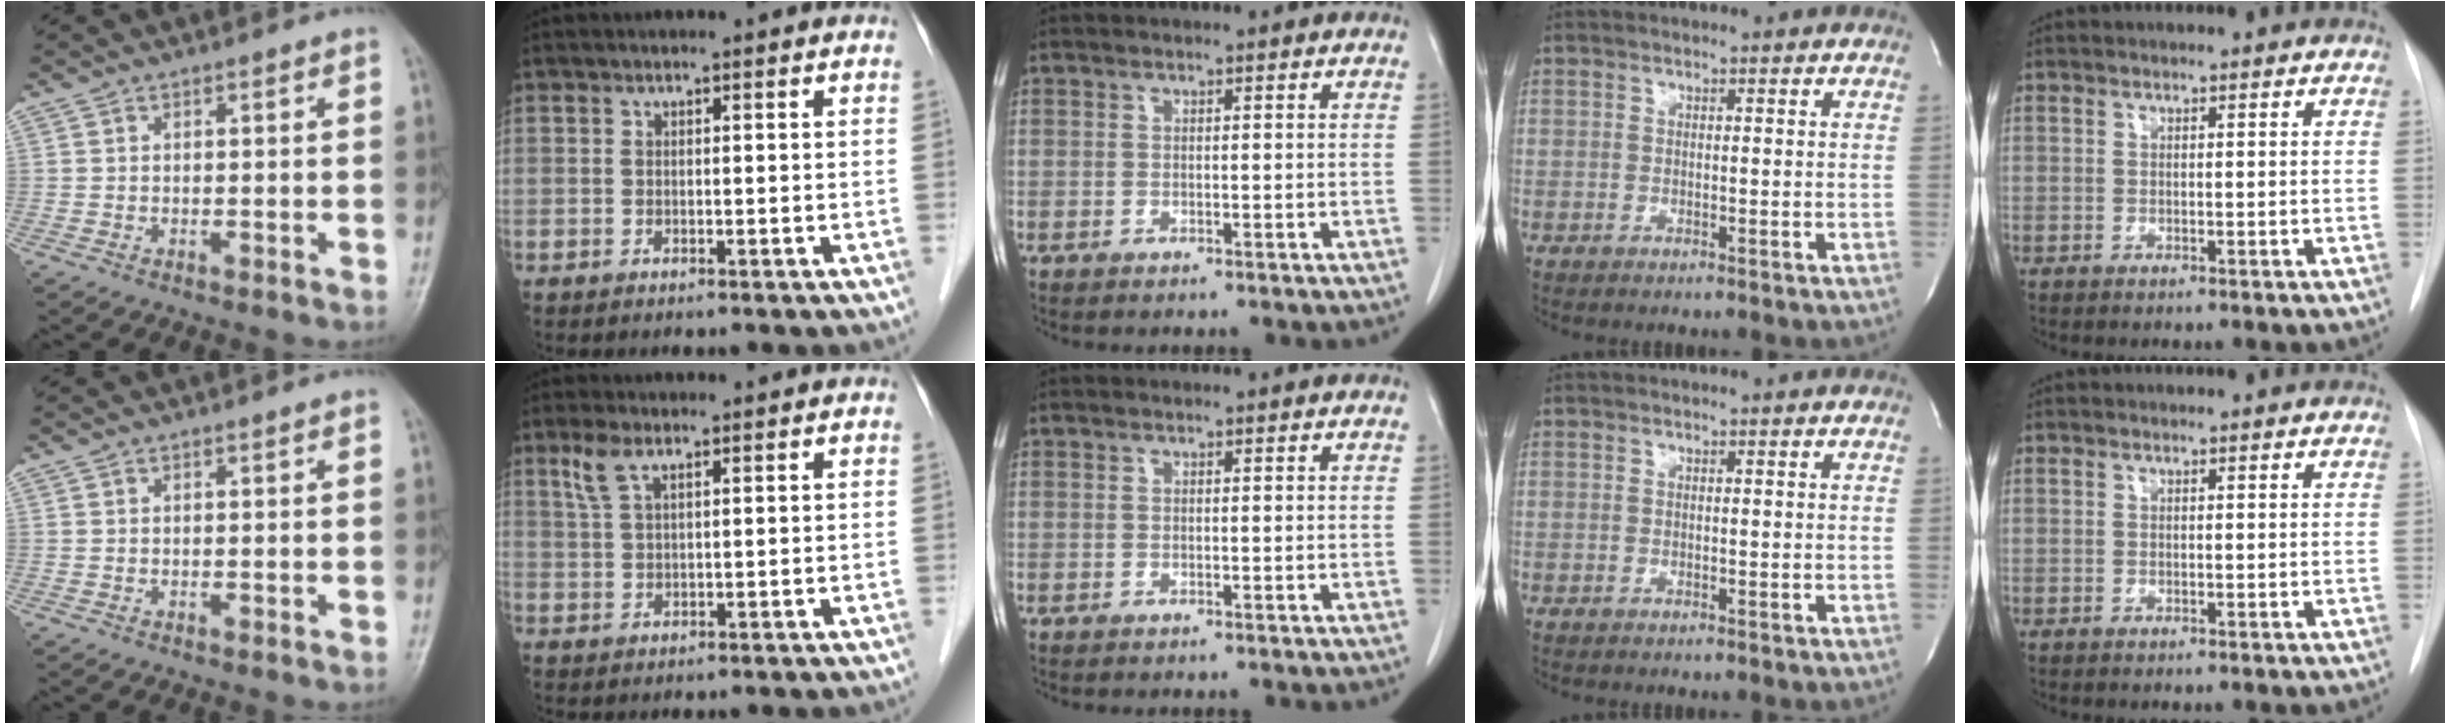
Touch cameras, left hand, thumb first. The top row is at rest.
{"index": {"total": 3.1, "force": [1.9, 0.9, 2.3], "torque": [-0.061, 0.011, 0.047]}}